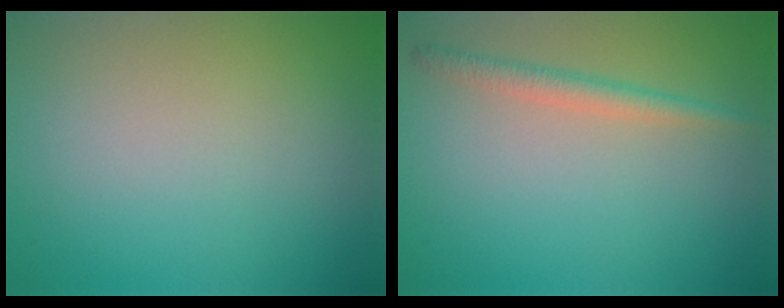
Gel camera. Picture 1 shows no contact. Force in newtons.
{"total": 2.0, "press": 2.0, "slide": 0.1}